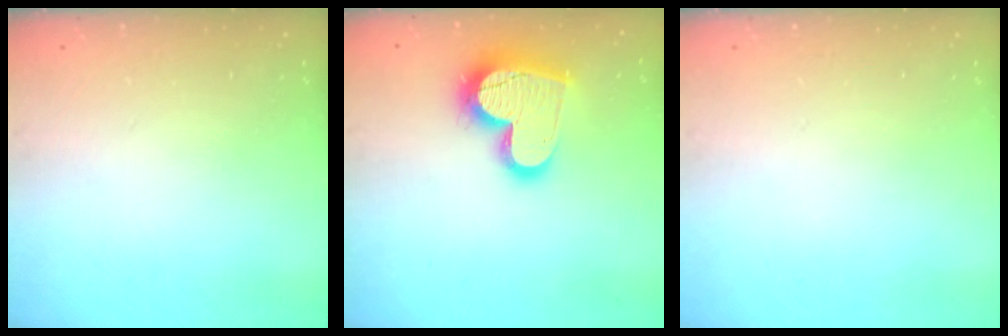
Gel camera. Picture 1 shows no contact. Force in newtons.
{"total": 17.4, "press": 17.3, "slide": 1.3}
{"total": 0.0}